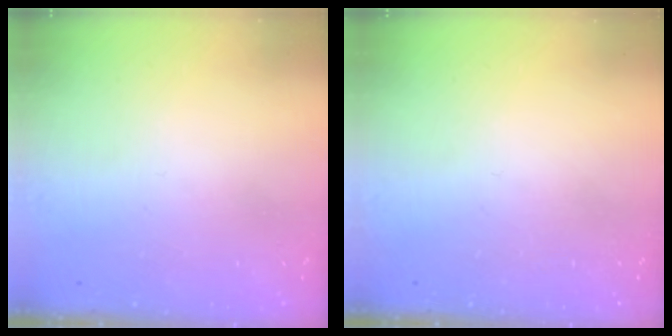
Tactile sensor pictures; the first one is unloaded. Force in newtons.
{"total": 0.0}